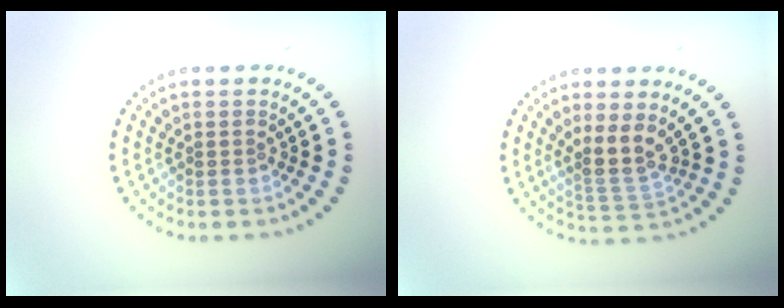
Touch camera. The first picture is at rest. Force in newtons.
{"total": 2.8, "press": 2.2, "slide": 1.7}